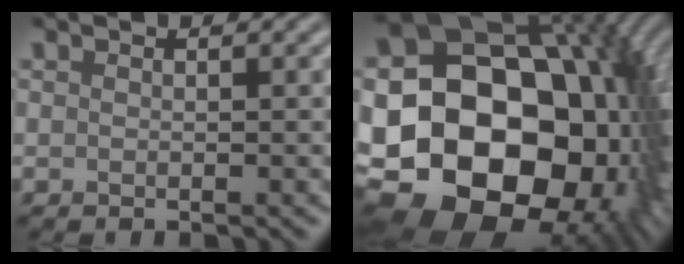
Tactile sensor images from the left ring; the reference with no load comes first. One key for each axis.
{"total": 23.2, "fx": -3.1, "fy": 17.6, "fz": 14.9, "tx": -0.259, "ty": -0.030, "tz": -0.068}